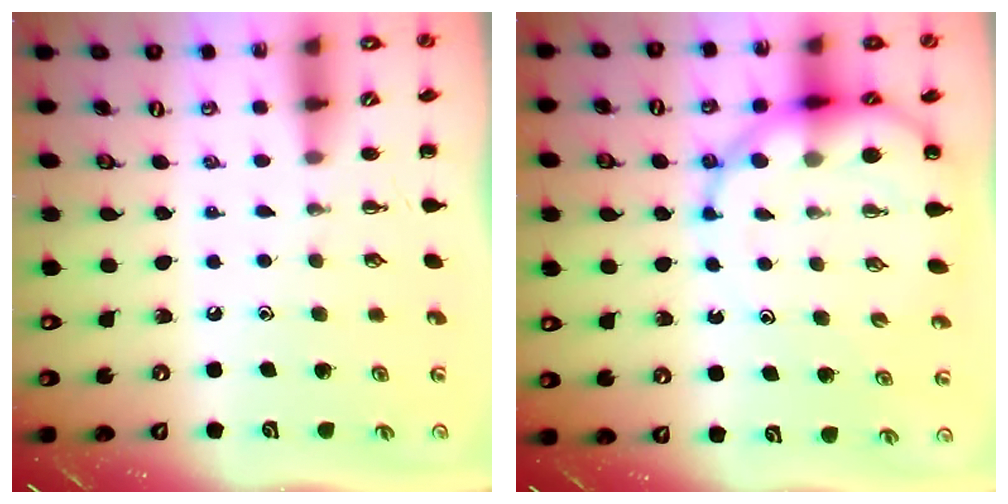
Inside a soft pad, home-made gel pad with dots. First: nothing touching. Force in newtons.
{"total": 11.9, "press": 11.5, "slide": 3.0}